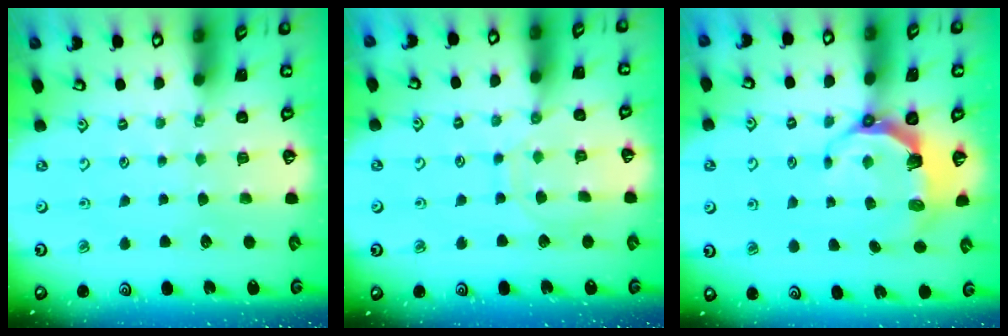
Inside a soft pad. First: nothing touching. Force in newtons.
{"total": 9.0, "press": 9.0, "slide": 0.6}
{"total": 6.5, "press": 4.9, "slide": 4.2}